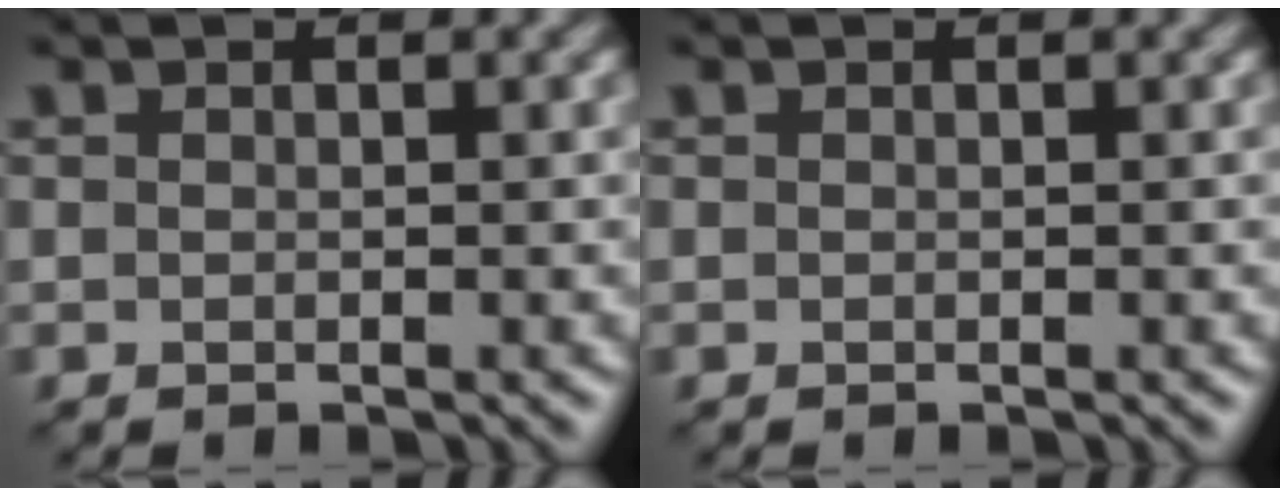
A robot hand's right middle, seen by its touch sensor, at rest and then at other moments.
{"total": 0.0}